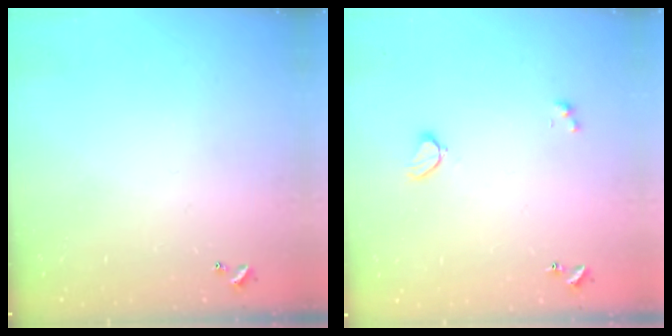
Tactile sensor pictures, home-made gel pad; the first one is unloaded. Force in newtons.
{"total": 1.9, "press": 1.9, "slide": 0.6}